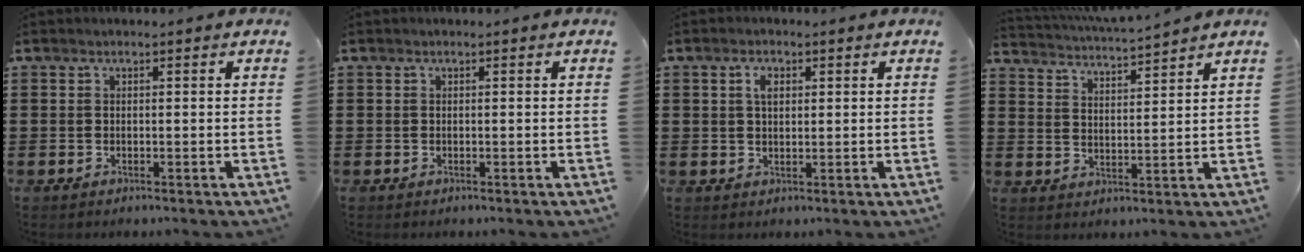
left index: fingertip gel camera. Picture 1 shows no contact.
{"total": 0.0}
{"total": 2.4, "force": [1.0, 1.5, 1.6], "torque": [-0.028, 0.004, 0.015]}
{"total": 4.0, "force": [3.9, -0.3, 0.6], "torque": [-0.029, -0.026, 0.065]}